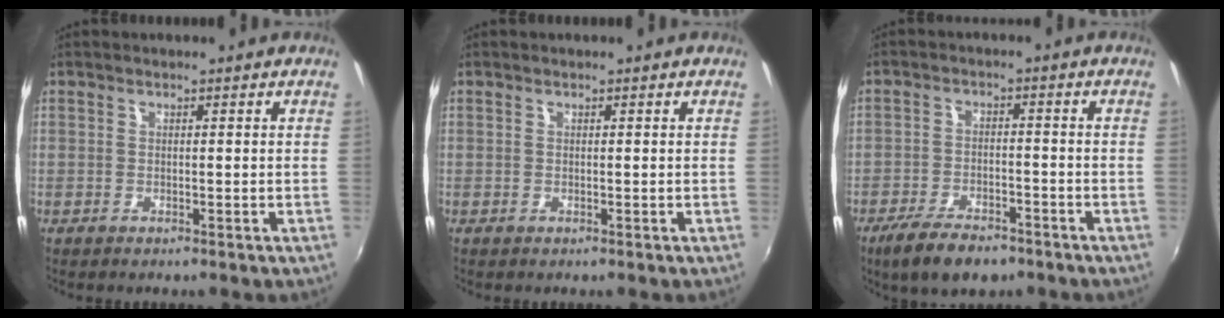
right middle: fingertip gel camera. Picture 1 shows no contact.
{"total": 0.0}
{"total": 9.3, "force": [-6.8, 3.8, 5.1], "torque": [-0.123, -0.014, -0.116]}